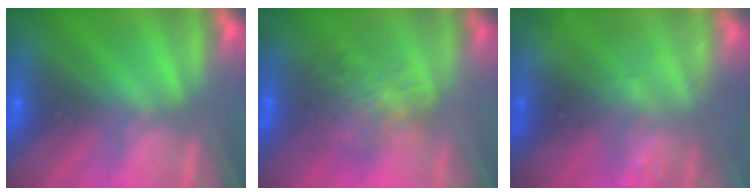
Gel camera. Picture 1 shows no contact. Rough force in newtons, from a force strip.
{"total": 4.7}
{"total": 2.2}